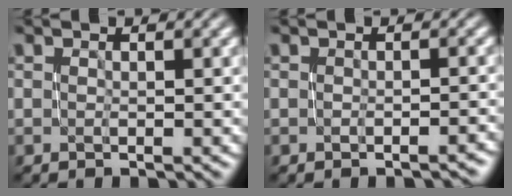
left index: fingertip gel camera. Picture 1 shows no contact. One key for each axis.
{"total": 1.1, "fx": -0.6, "fy": 0.4, "fz": 0.8, "tx": 0.000, "ty": 0.001, "tz": -0.011}